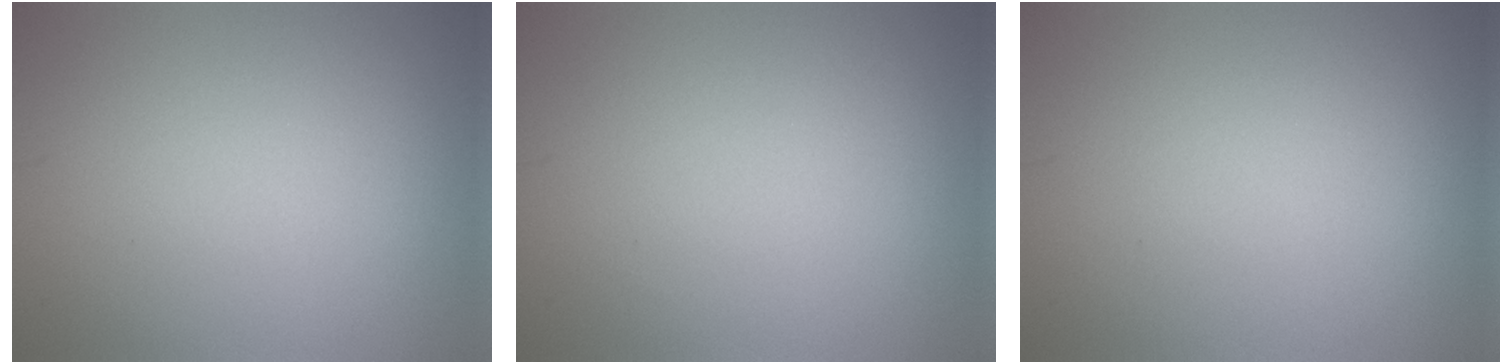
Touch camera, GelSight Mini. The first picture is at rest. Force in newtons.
{"total": 0.0}
{"total": 0.0}